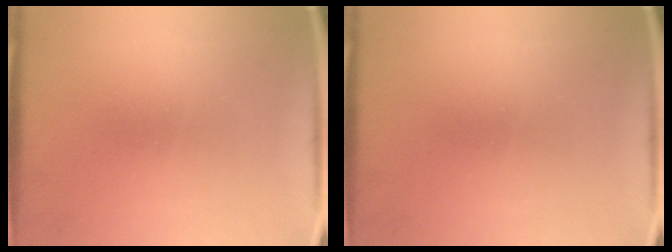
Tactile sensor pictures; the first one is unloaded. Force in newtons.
{"total": 0.0}